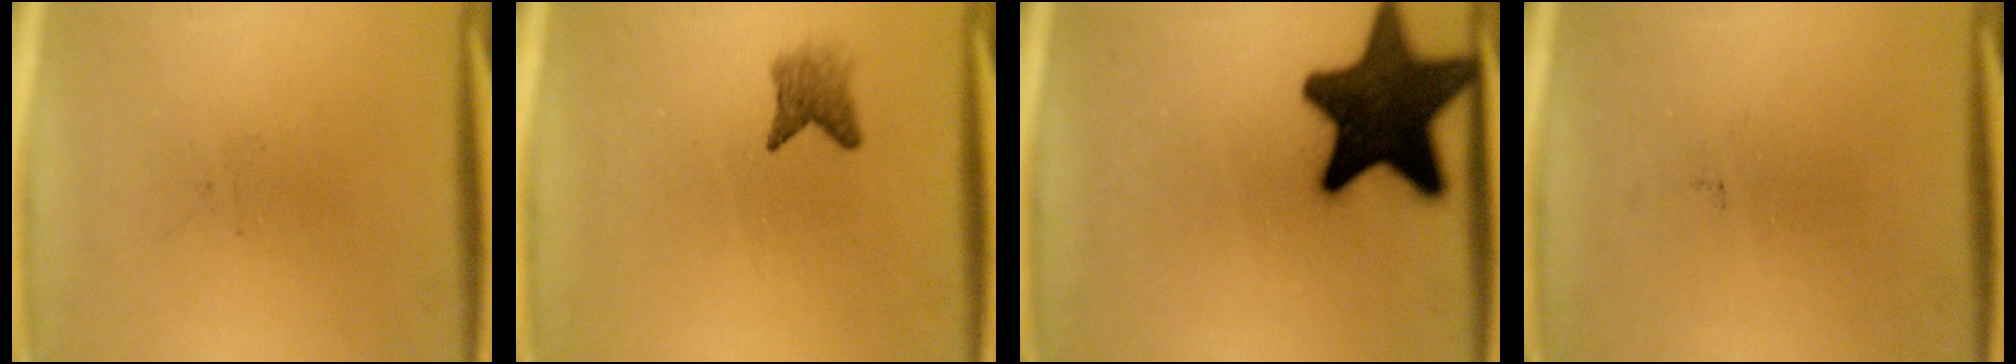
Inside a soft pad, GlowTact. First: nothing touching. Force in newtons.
{"total": 2.4}
{"total": 17.6}
{"total": 0.0}